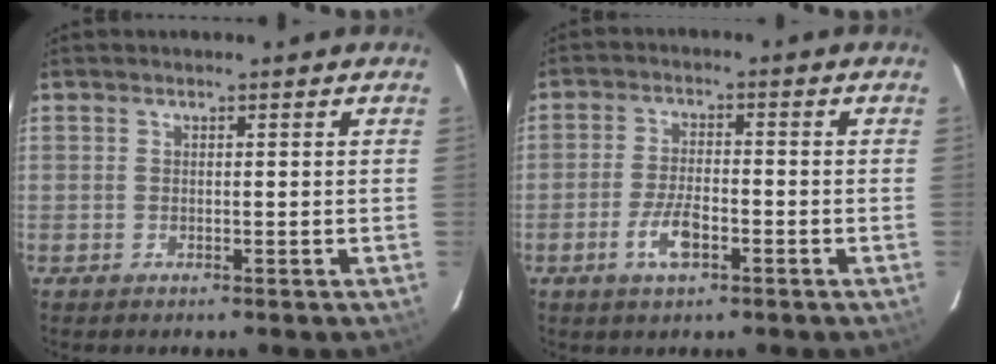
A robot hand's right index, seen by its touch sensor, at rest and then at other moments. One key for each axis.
{"total": 5.8, "fx": -2.8, "fy": 2.1, "fz": 4.6, "tx": -0.100, "ty": -0.001, "tz": -0.053}